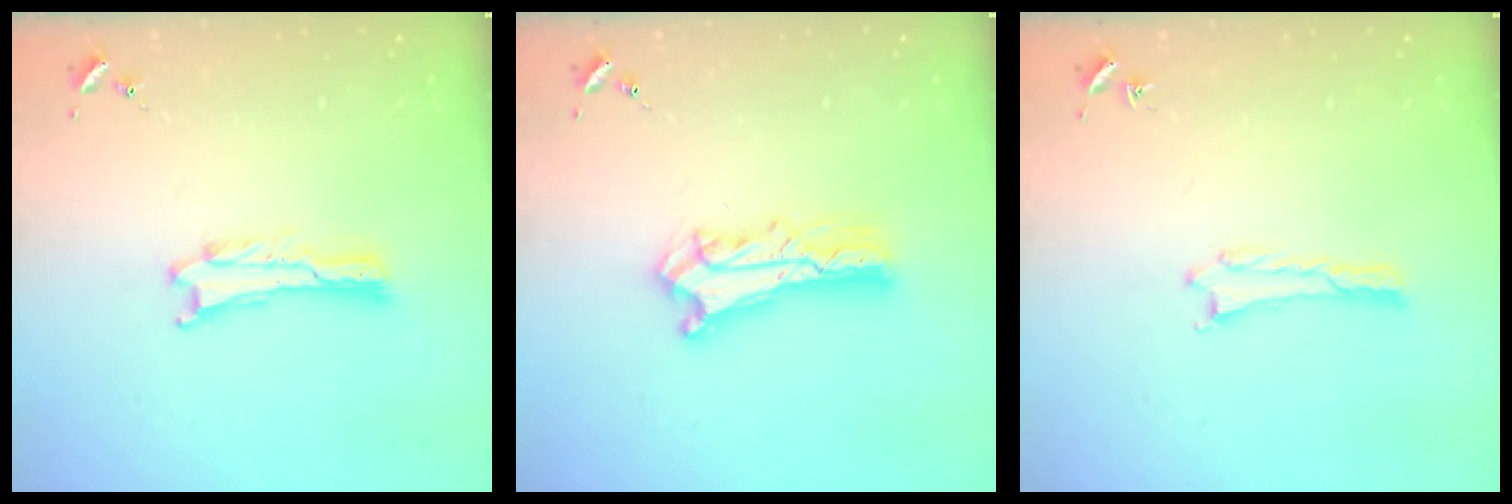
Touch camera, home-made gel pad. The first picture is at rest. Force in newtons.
{"total": 5.8, "press": 5.8, "slide": 0.4}
{"total": 0.0}